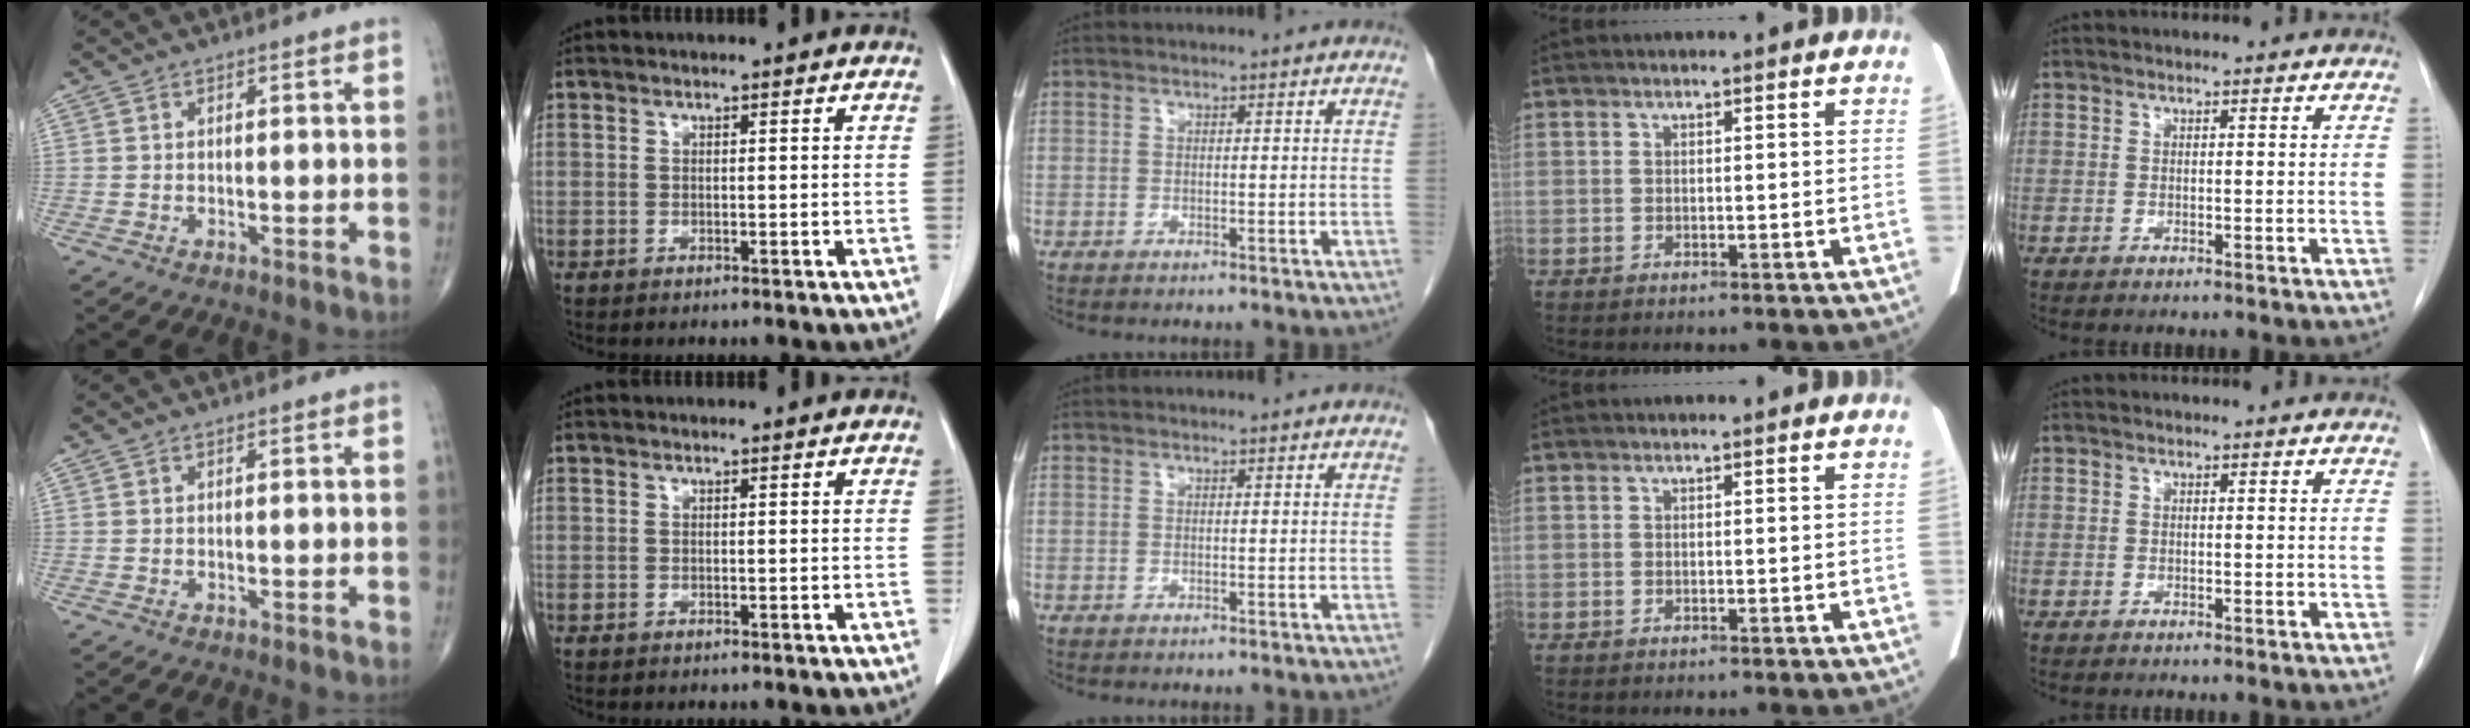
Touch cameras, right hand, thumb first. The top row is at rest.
{}